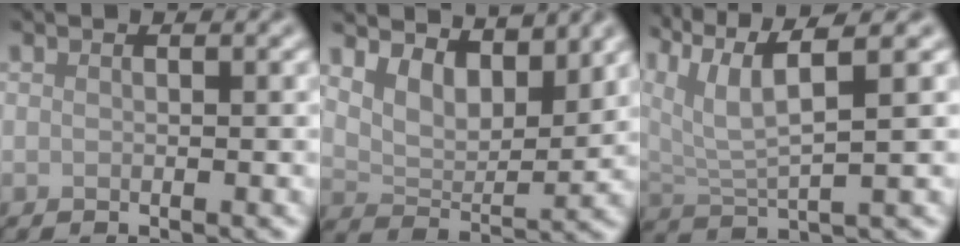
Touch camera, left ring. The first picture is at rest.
{"total": 4.7, "force": [3.3, 2.2, 2.6], "torque": [-0.057, -0.010, 0.052]}
{"total": 7.6, "force": [4.3, 1.8, 6.0], "torque": [-0.124, 0.010, 0.082]}